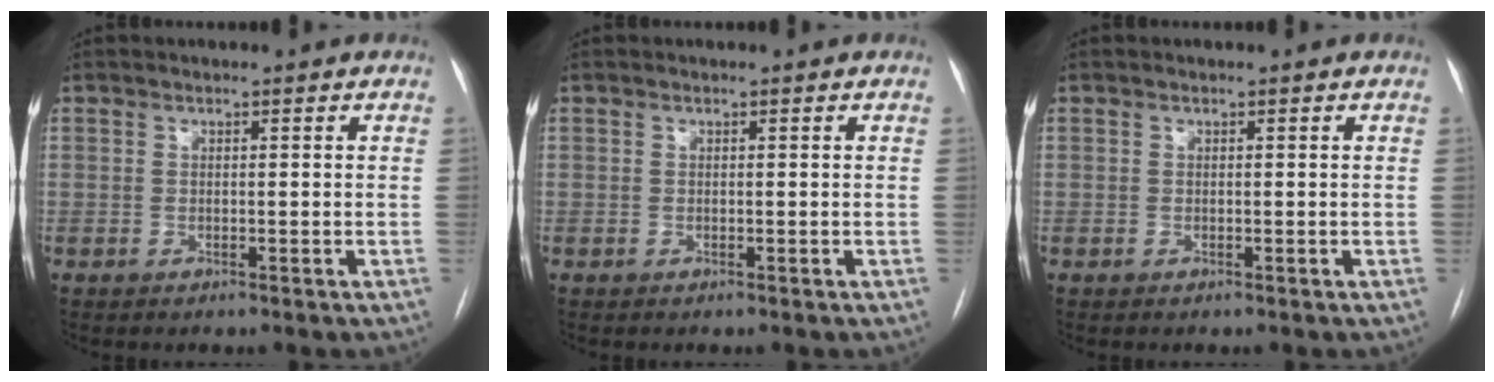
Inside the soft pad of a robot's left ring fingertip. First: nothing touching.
{"total": 0.0}
{"total": 0.0}